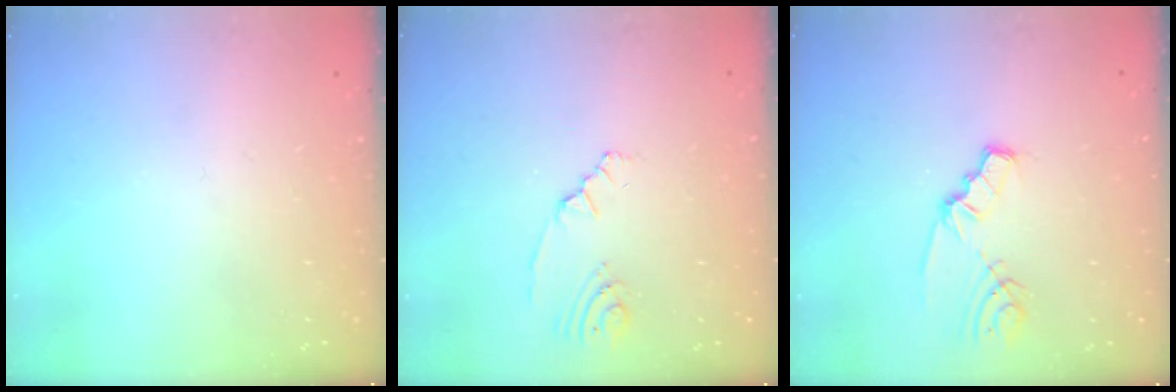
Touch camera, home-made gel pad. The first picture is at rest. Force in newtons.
{"total": 1.8, "press": 1.5, "slide": 1.0}
{"total": 3.7, "press": 3.7, "slide": 0.3}